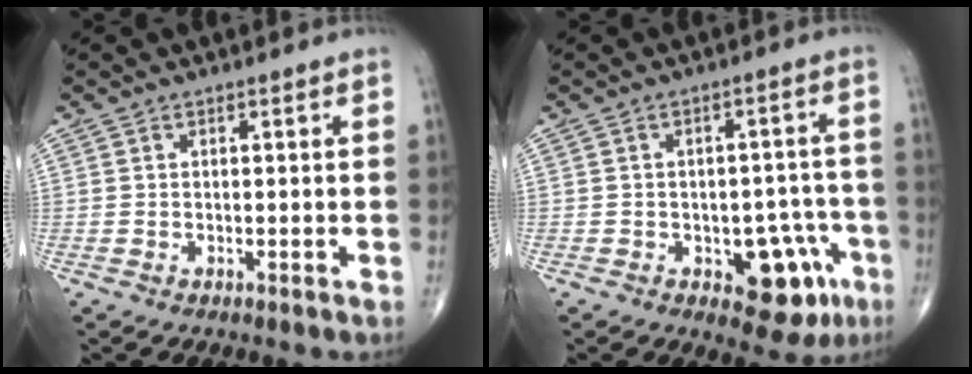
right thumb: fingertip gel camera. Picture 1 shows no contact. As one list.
[{"total": 10.6, "force": [-4.4, 5.8, 7.6], "torque": [-0.053, 0.030, -0.047]}]